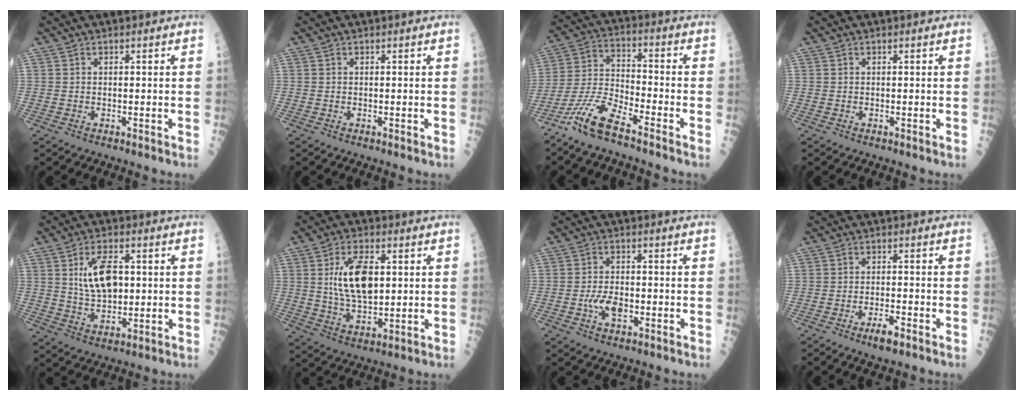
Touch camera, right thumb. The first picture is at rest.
{"total": 0.0}
{"total": 10.5, "force": [-7.6, 1.6, 7.1], "torque": [-0.166, 0.037, -0.156]}
{"total": 0.0}
{"total": 10.2, "force": [2.0, 5.5, 8.4], "torque": [-0.131, -0.005, 0.040]}
{"total": 12.2, "force": [2.2, 6.1, 10.3], "torque": [-0.173, -0.009, 0.046]}
{"total": 4.9, "force": [-1.4, 2.7, 3.9], "torque": [-0.059, 0.007, -0.024]}
{"total": 3.4, "force": [-2.1, 0.6, 2.6], "torque": [-0.051, 0.005, -0.036]}